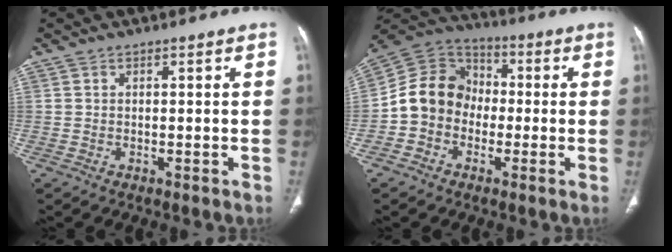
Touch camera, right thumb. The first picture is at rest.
{"total": 12.4, "force": [-1.8, 10.9, 5.6], "torque": [-0.077, 0.037, -0.046]}